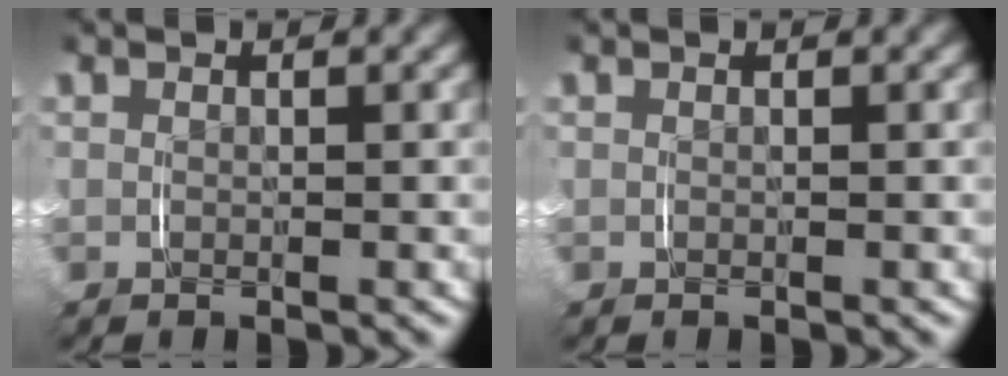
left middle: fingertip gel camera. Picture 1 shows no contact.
{"total": 0.0}